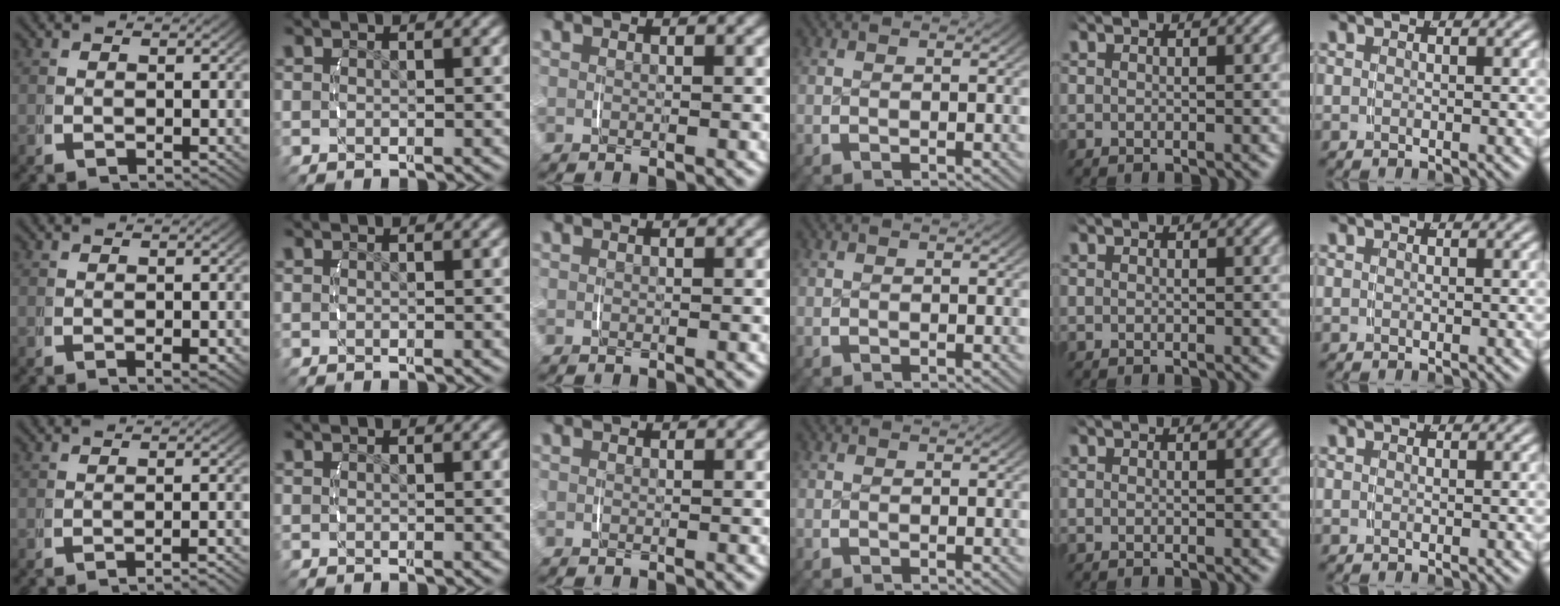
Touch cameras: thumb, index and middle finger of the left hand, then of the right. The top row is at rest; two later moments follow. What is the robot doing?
{"motion": "lift_and_place", "object": "string"}